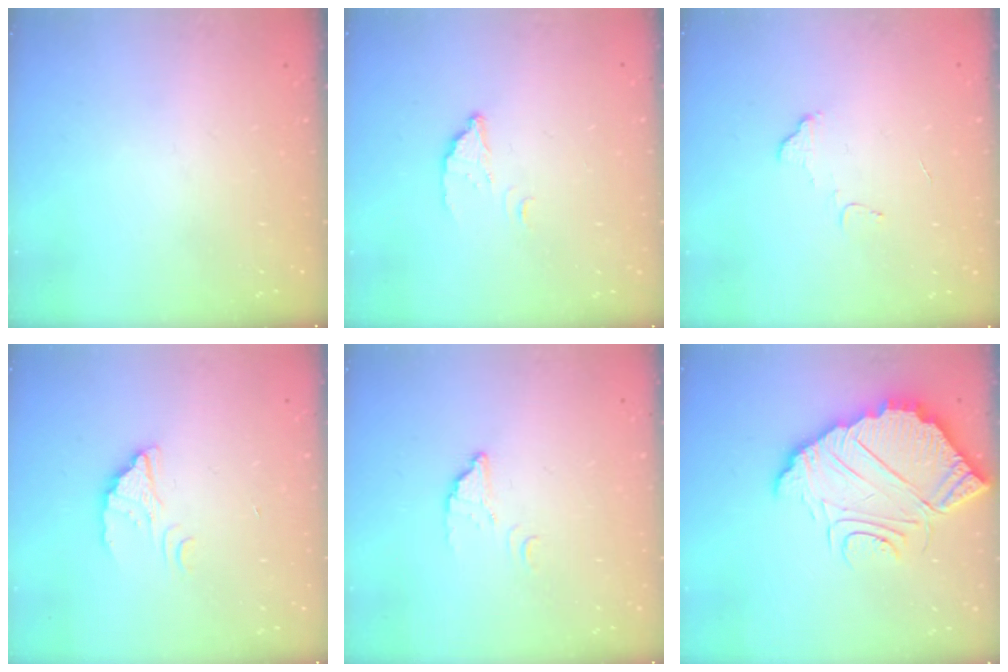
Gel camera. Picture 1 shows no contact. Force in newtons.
{"total": 2.7, "press": 2.7, "slide": 0.3}
{"total": 3.2, "press": 3.2, "slide": 0.2}
{"total": 2.3, "press": 2.3, "slide": 0.2}
{"total": 3.1, "press": 3.1, "slide": 0.2}
{"total": 12.7, "press": 12.7, "slide": 0.9}